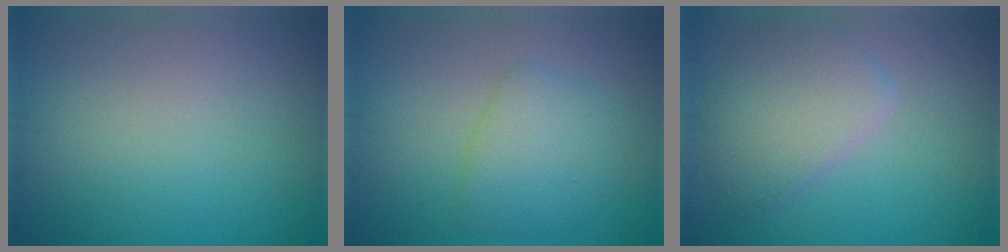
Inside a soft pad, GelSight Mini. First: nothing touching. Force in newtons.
{"total": 3.5, "press": 3.5, "slide": 0.3}
{"total": 4.5, "press": 4.5, "slide": 0.3}